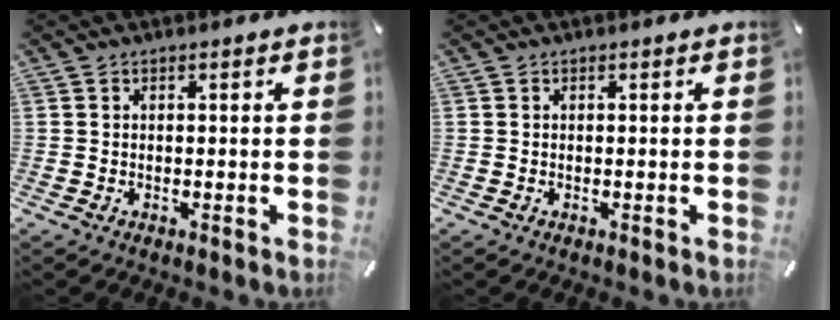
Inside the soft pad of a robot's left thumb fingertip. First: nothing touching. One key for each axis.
{"total": 0.0}